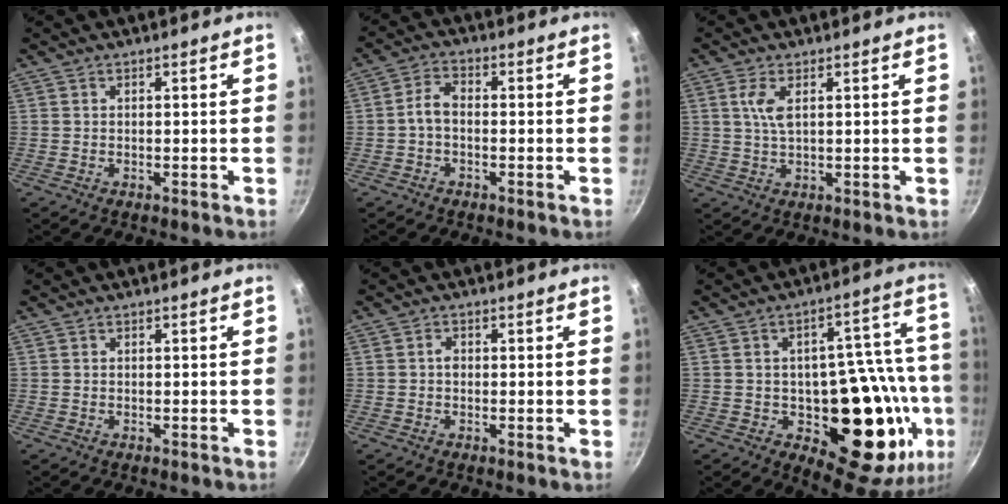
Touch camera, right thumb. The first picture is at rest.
{"total": 3.7, "force": [-1.0, 2.2, 2.8], "torque": [-0.055, 0.023, -0.028]}
{"total": 3.8, "force": [1.3, 1.3, 3.3], "torque": [-0.071, -0.002, 0.028]}
{"total": 0.0}
{"total": 1.3, "force": [-0.1, 1.0, 0.9], "torque": [-0.014, 0.004, -0.004]}
{"total": 26.6, "force": [-6.2, 14.0, 21.8], "torque": [-0.208, 0.003, -0.075]}